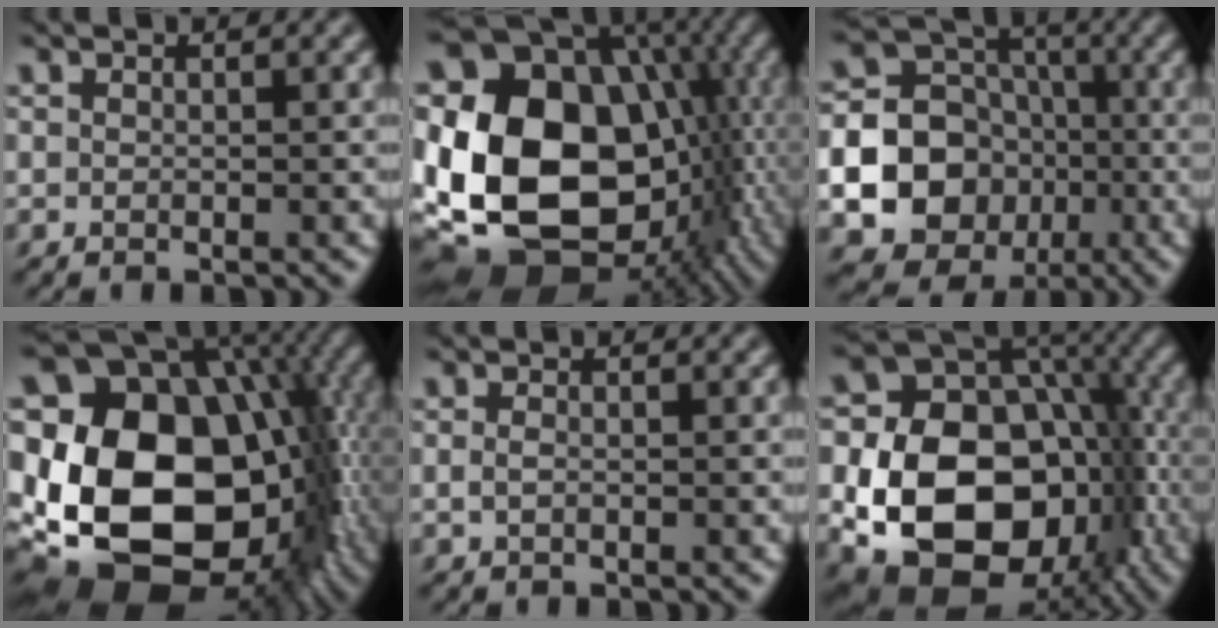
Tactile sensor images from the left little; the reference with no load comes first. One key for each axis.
{"total": 20.8, "fx": -2.0, "fy": 15.6, "fz": 13.5, "tx": -0.269, "ty": -0.008, "tz": -0.017}
{"total": 21.6, "fx": -5.6, "fy": 20.0, "fz": 5.9, "tx": -0.157, "ty": -0.028, "tz": -0.121}
{"total": 19.7, "fx": -1.5, "fy": 14.1, "fz": 13.7, "tx": -0.243, "ty": -0.007, "tz": -0.006}
{"total": 0.8, "fx": -0.2, "fy": 0.5, "fz": 0.7, "tx": -0.019, "ty": 0.000, "tz": -0.005}
{"total": 17.1, "fx": -3.6, "fy": 13.1, "fz": 10.4, "tx": -0.156, "ty": -0.025, "tz": -0.057}